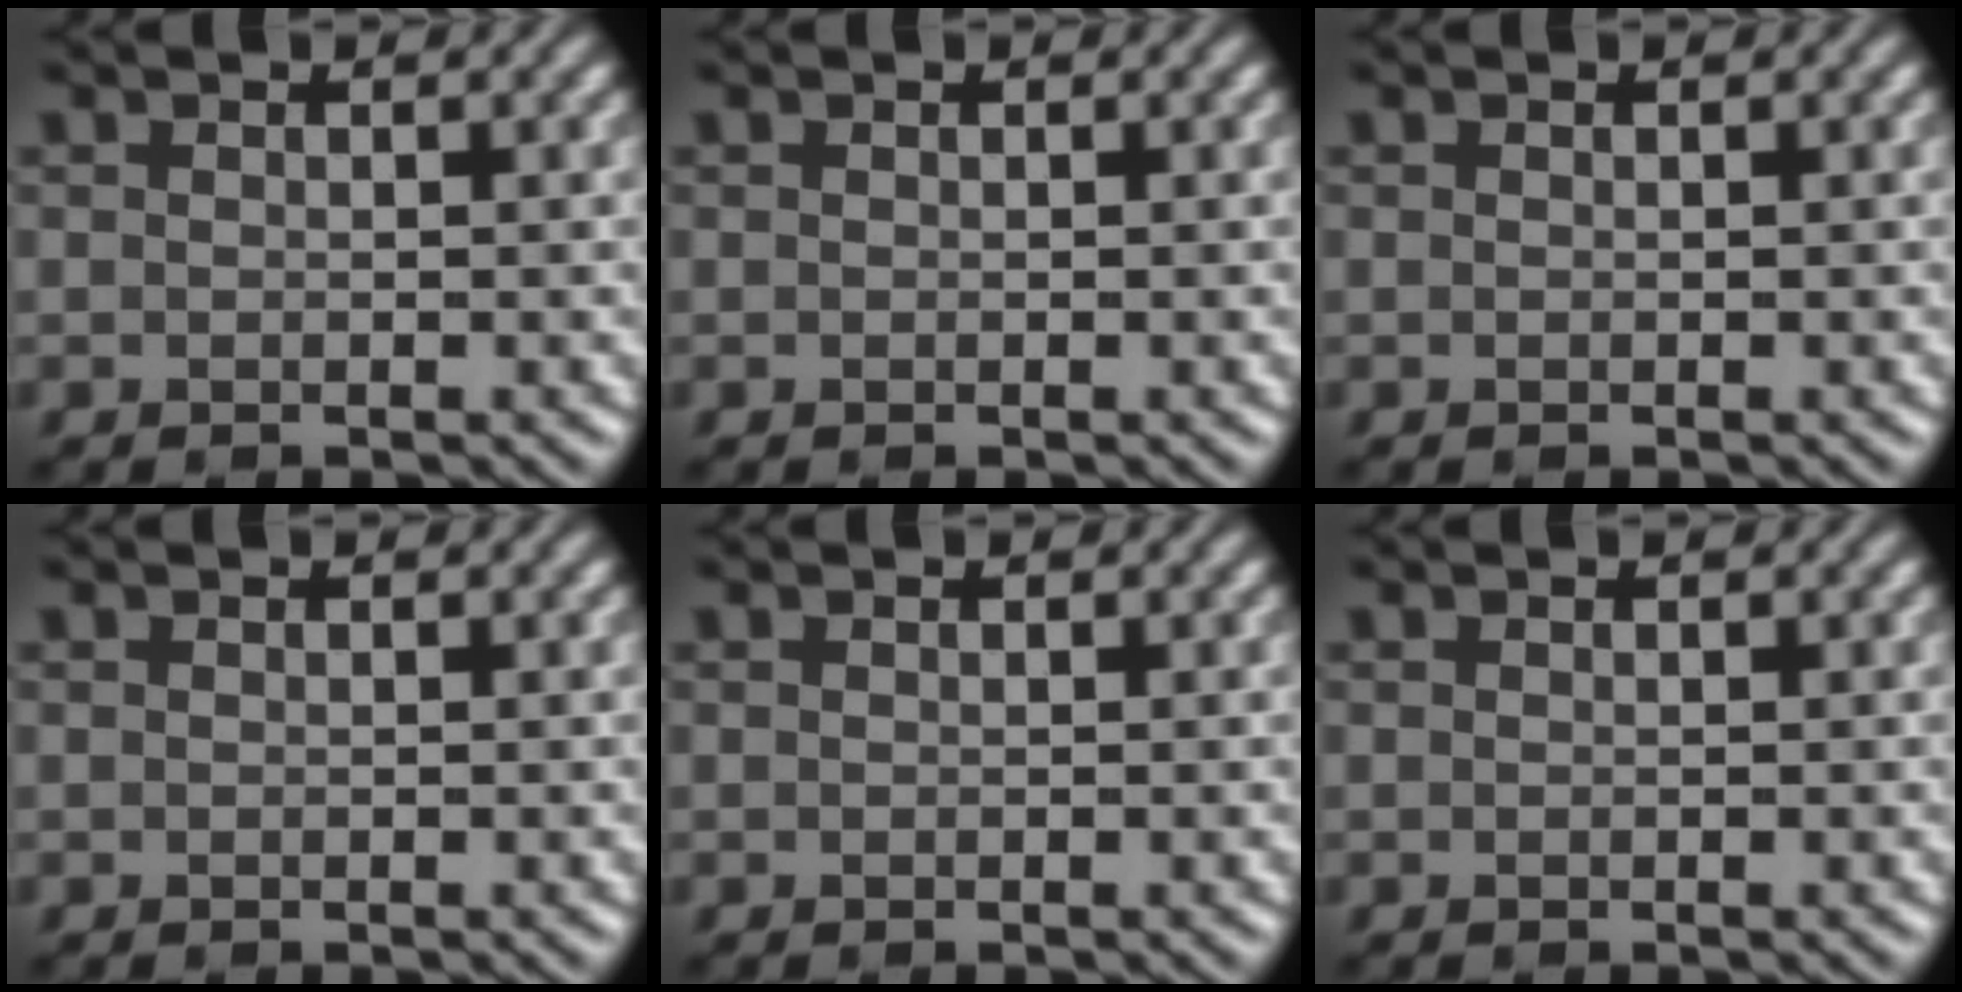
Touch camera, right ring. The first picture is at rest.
{"total": 0.0}
{"total": 0.0}
{"total": 0.0}
{"total": 0.0}
{"total": 0.0}